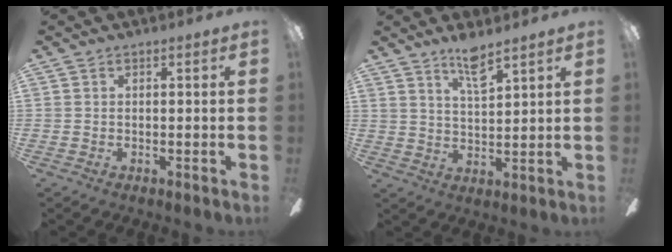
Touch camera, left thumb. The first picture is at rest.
{"total": 6.6, "force": [5.2, 1.0, 3.8], "torque": [-0.074, -0.028, 0.090]}